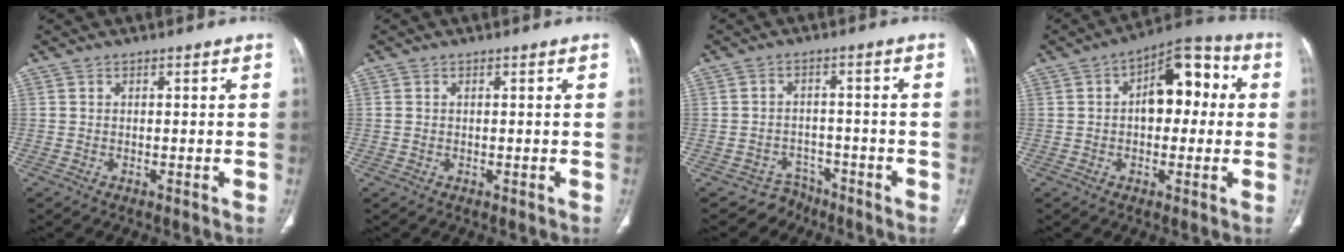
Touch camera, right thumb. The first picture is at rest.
{"total": 0.6, "force": [0.1, 0.5, 0.4], "torque": [-0.005, 0.002, 0.003]}
{"total": 4.6, "force": [-3.4, 2.7, -1.3], "torque": [0.027, 0.042, -0.056]}
{"total": 12.1, "force": [1.6, 7.1, 9.7], "torque": [-0.097, 0.036, 0.013]}